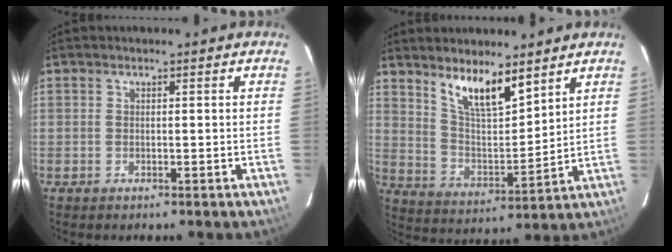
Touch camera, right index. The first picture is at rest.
{"total": 10.8, "force": [7.9, 3.4, 6.5], "torque": [-0.116, -0.004, 0.153]}